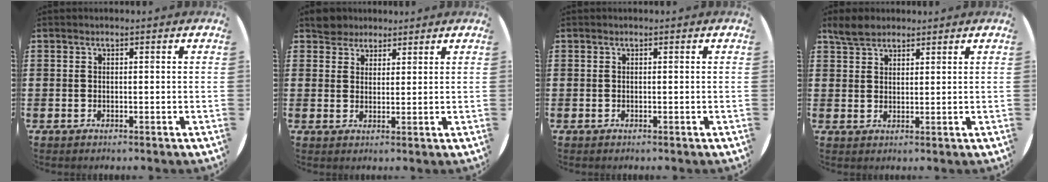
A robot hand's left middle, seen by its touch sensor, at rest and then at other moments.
{"total": 3.5, "force": [3.2, 1.4, -0.2], "torque": [0.000, 0.000, 0.063]}
{"total": 0.0}
{"total": 3.7, "force": [3.3, 1.5, 0.9], "torque": [-0.018, -0.001, 0.062]}